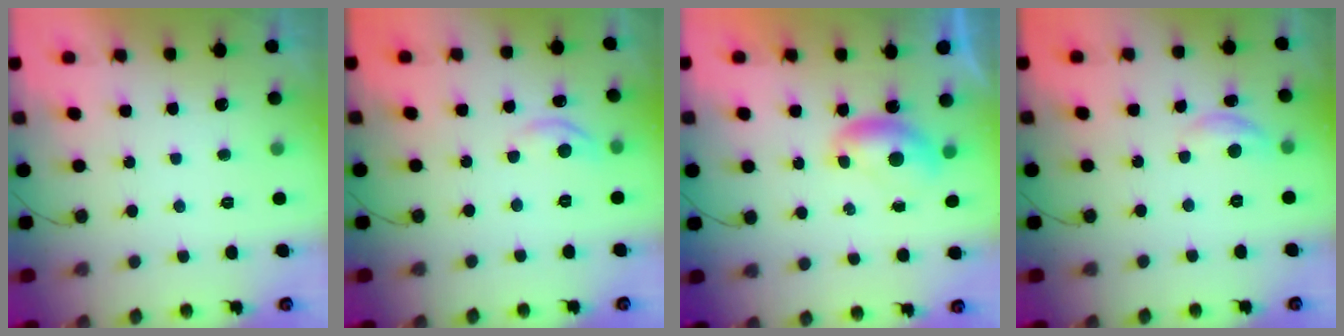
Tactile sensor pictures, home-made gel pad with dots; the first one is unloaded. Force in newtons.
{"total": 5.9, "press": 5.9, "slide": 0.5}
{"total": 6.1, "press": 6.1, "slide": 0.9}
{"total": 6.5, "press": 6.4, "slide": 0.5}